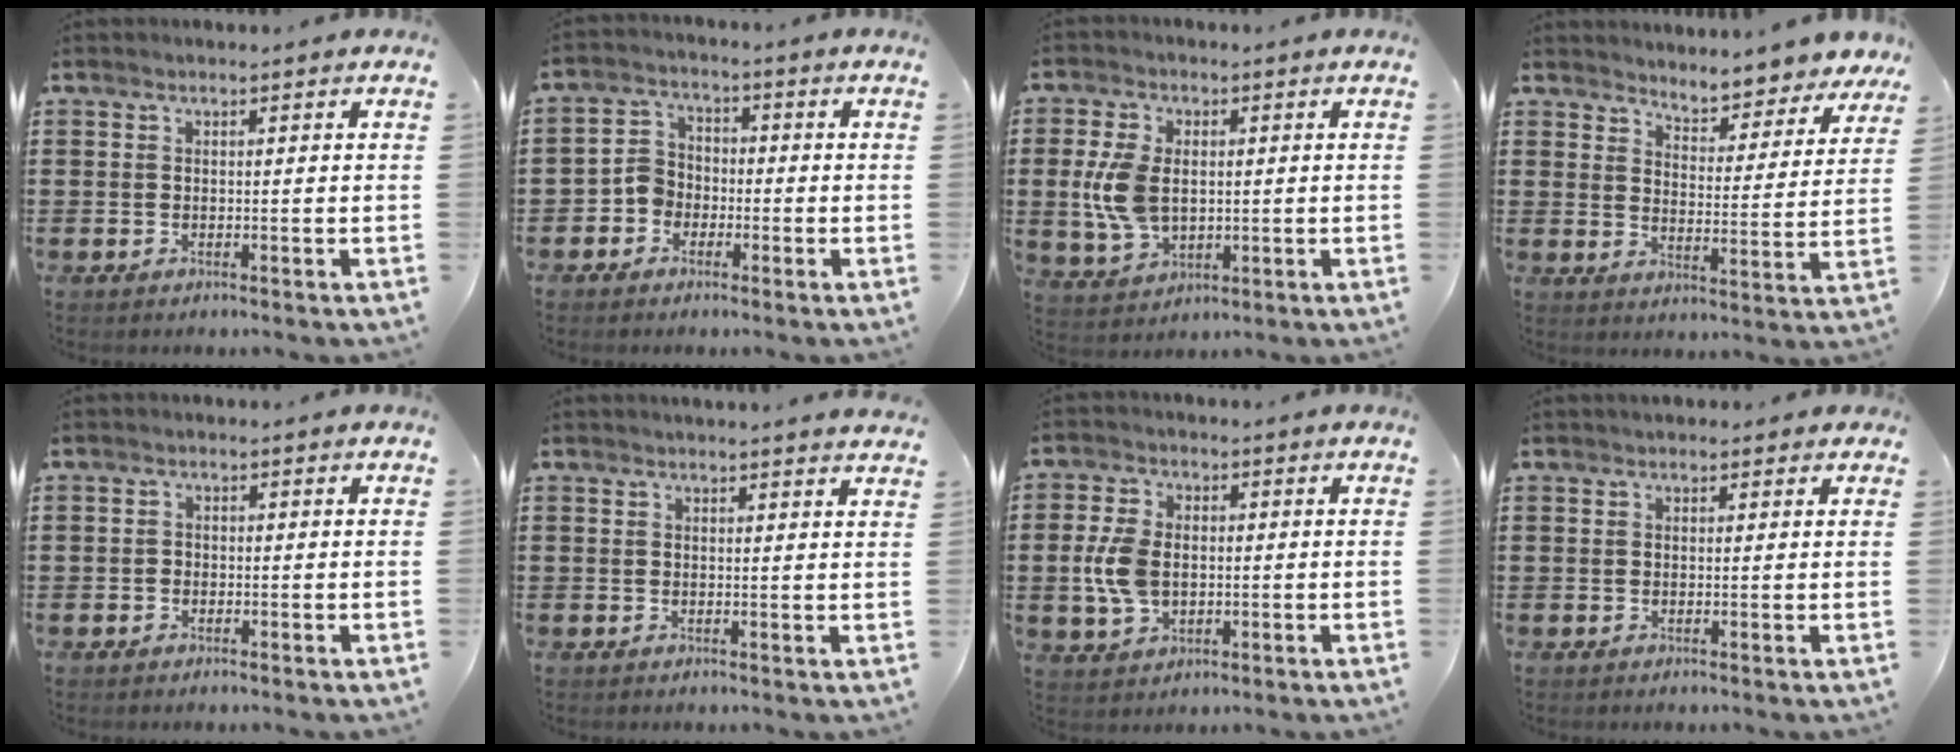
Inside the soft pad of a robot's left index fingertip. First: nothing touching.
{"total": 4.3, "force": [-2.2, 3.5, 1.2], "torque": [-0.048, 0.006, -0.052]}
{"total": 8.2, "force": [0.4, 5.3, 6.2], "torque": [-0.163, 0.002, 0.000]}
{"total": 5.1, "force": [5.1, -0.2, -0.1], "torque": [-0.019, -0.046, 0.086]}
{"total": 0.9, "force": [-0.4, 0.7, 0.2], "torque": [-0.008, 0.002, -0.009]}
{"total": 1.6, "force": [1.6, -0.3, 0.3], "torque": [-0.008, 0.000, 0.031]}
{"total": 7.0, "force": [-0.3, 4.7, 5.2], "torque": [-0.135, 0.004, -0.014]}
{"total": 1.1, "force": [1.0, 0.5, 0.2], "torque": [-0.005, 0.007, 0.019]}